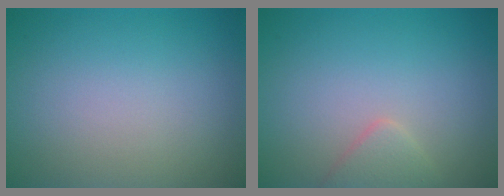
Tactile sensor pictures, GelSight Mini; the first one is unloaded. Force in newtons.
{"total": 1.6, "press": 1.6, "slide": 0.1}